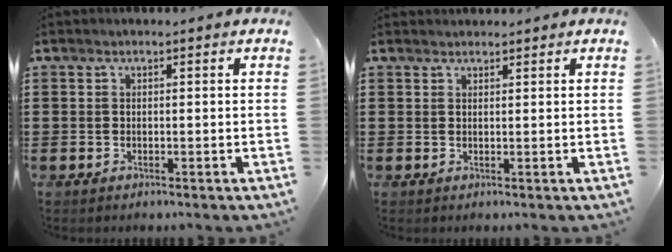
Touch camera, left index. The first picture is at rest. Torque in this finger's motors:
{"motor_torque": [-0.11, 0.41, 0.03, -0.01]}